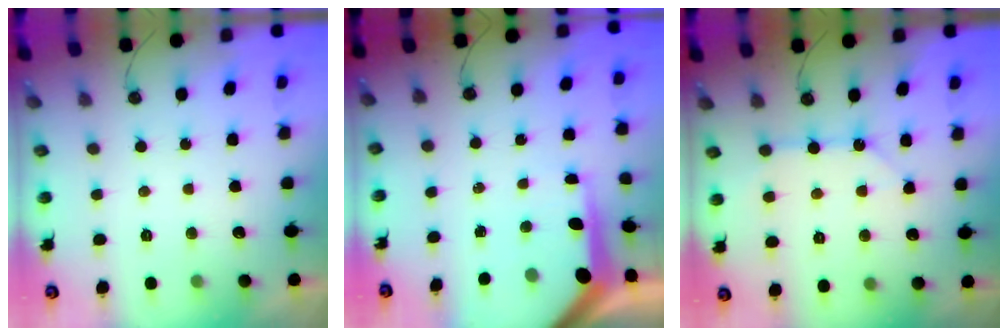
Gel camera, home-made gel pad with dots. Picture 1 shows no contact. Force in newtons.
{"total": 8.0, "press": 8.0, "slide": 0.9}
{"total": 9.6, "press": 9.5, "slide": 1.0}